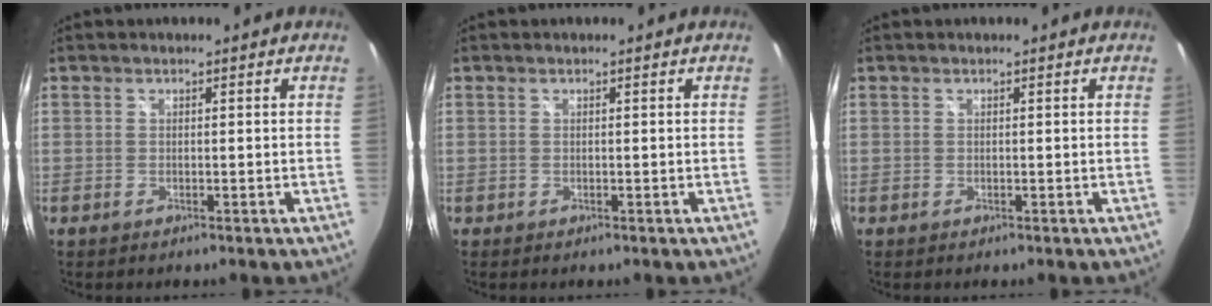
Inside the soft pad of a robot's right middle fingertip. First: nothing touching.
{"total": 0.0}
{"total": 0.0}